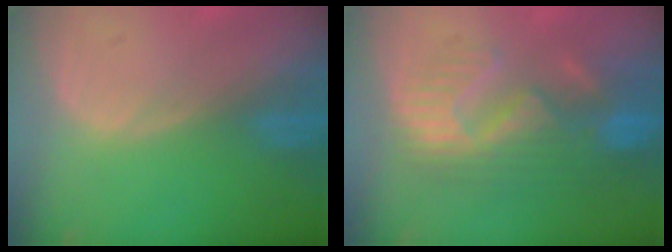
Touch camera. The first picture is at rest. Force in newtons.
{"total": 11.1, "press": 9.8, "slide": 5.2}